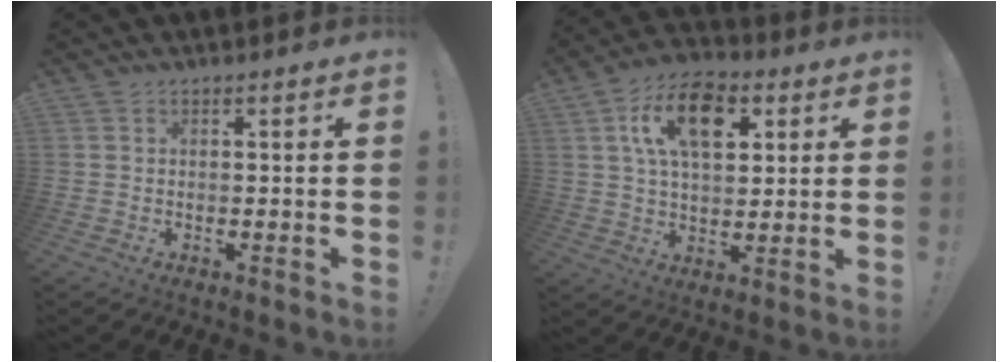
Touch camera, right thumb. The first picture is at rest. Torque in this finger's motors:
{"motor_torque": [0.93, 0.89, 0.19, 0.12, 0.14]}